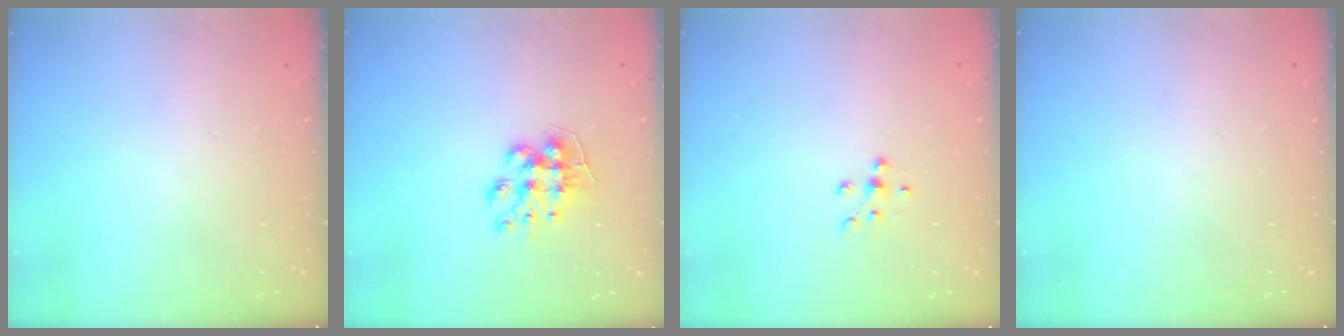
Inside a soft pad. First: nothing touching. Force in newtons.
{"total": 9.6, "press": 9.6, "slide": 0.7}
{"total": 6.9, "press": 6.9, "slide": 0.7}
{"total": 0.0}